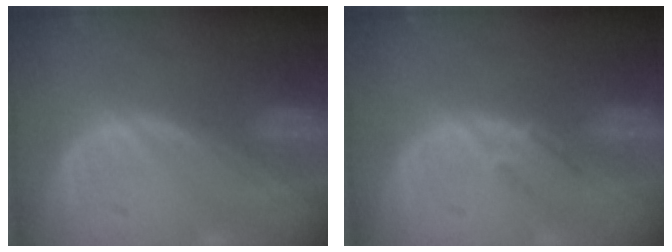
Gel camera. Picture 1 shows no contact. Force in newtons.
{"total": 1.5, "press": 1.3, "slide": 0.7}